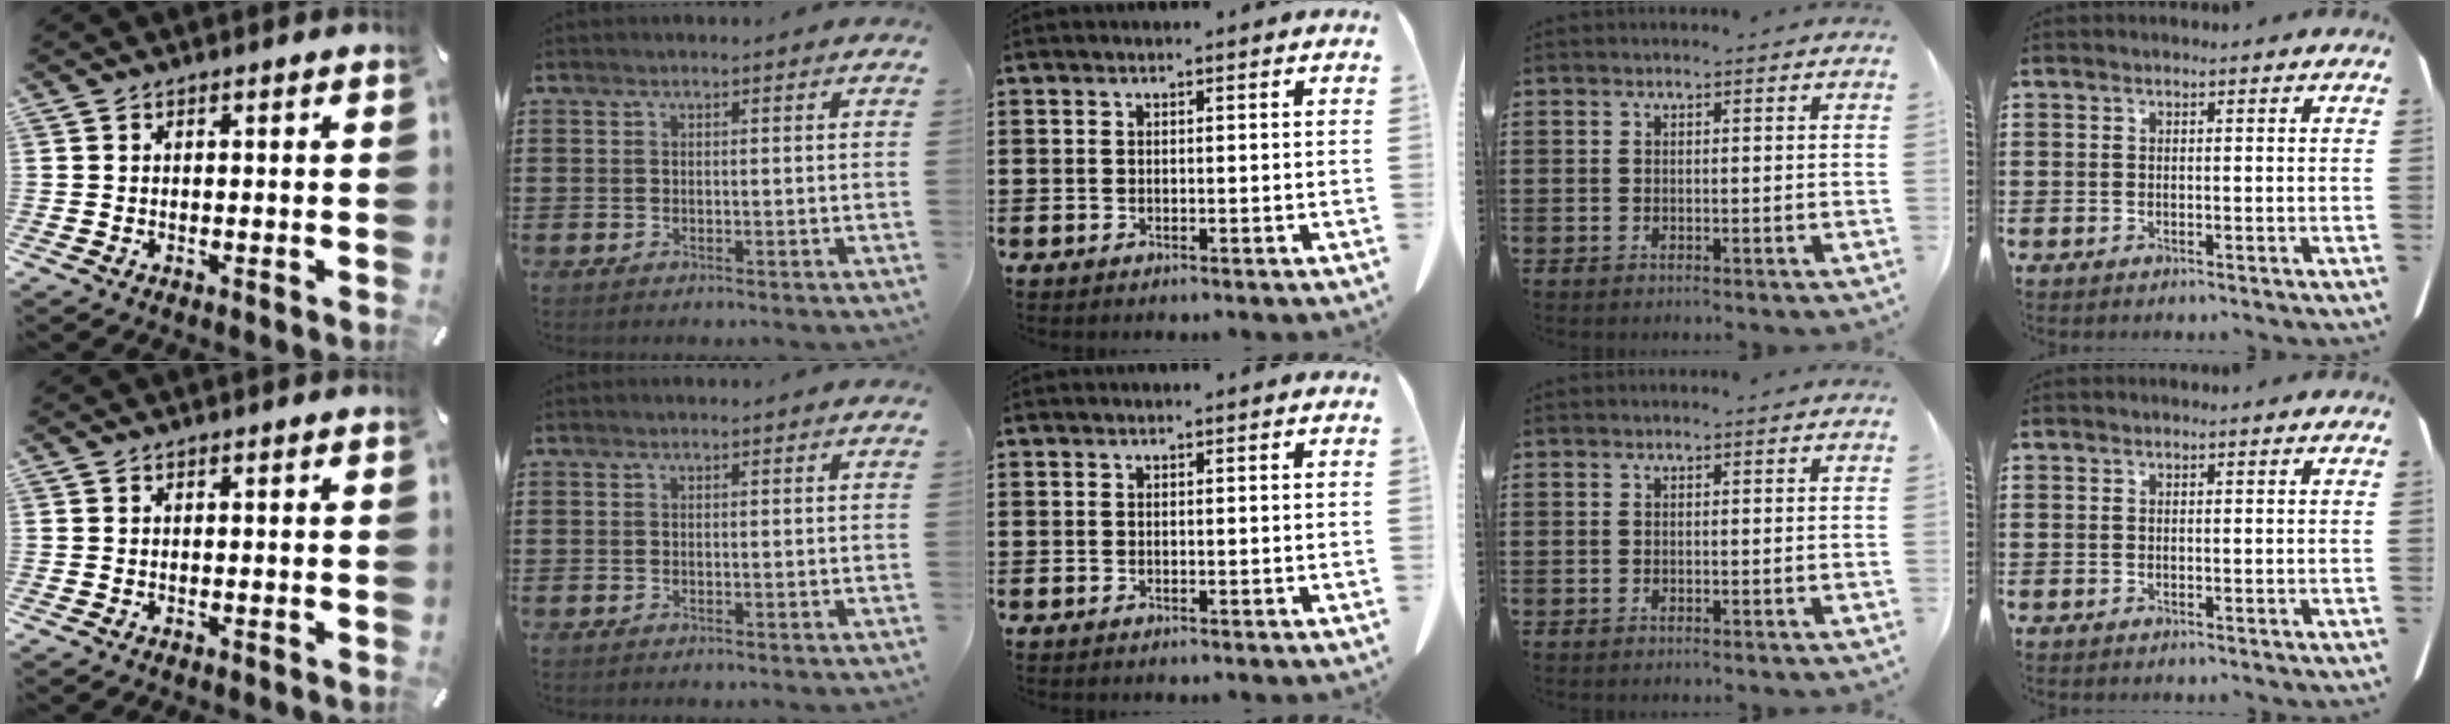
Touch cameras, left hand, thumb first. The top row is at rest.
{}